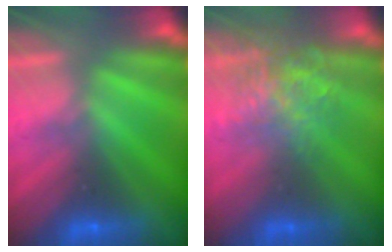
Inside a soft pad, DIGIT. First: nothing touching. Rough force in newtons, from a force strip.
{"total": 3.9}